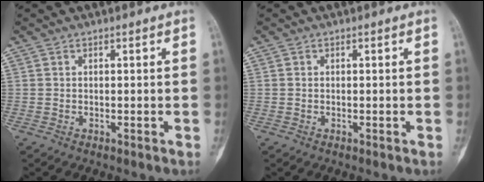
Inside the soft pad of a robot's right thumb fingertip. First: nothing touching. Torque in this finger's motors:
{"motor_torque": [0.12, 0.16, 0.08, 0.12, -0.04]}